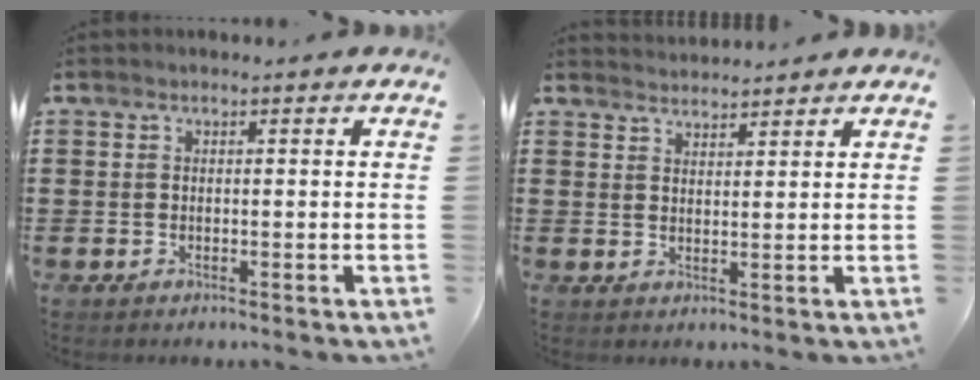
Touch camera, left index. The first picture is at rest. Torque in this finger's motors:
{"motor_torque": [0.84, 0.79, -0.03, 0.01]}